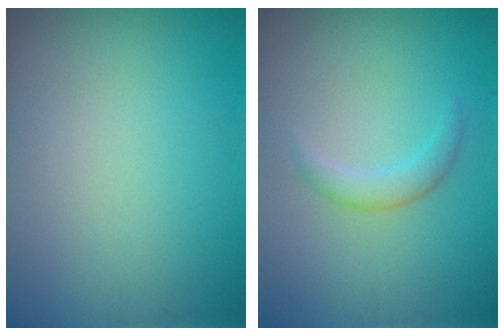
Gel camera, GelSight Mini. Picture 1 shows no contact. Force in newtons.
{"total": 1.7, "press": 1.7, "slide": 0.1}